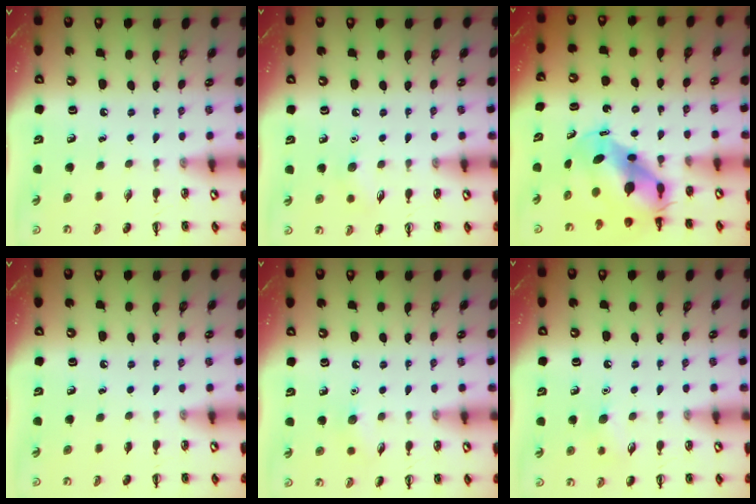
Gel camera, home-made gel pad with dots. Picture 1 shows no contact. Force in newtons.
{"total": 5.7, "press": 5.4, "slide": 1.8}
{"total": 7.8, "press": 7.5, "slide": 2.2}
{"total": 0.0}
{"total": 5.4, "press": 5.2, "slide": 1.5}
{"total": 6.9, "press": 6.7, "slide": 1.7}